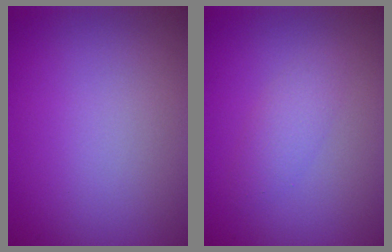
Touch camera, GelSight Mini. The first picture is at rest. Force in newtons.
{"total": 1.7, "press": 1.7, "slide": 0.1}